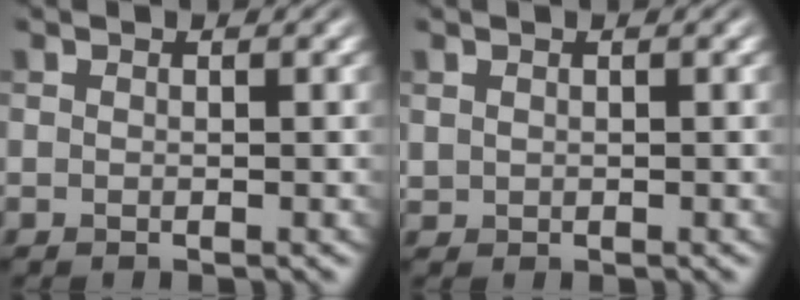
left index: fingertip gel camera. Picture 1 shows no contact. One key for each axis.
{"total": 0.6, "fx": 0.4, "fy": 0.4, "fz": 0.1, "tx": -0.002, "ty": -0.001, "tz": 0.011}